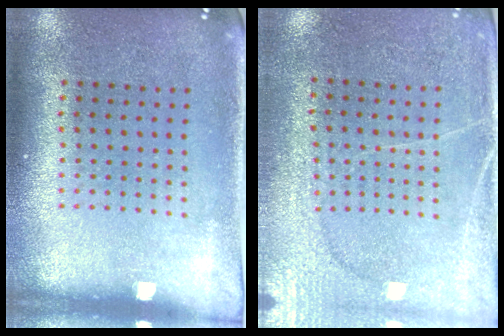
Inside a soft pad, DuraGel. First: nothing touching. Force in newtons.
{"total": 2.9, "press": 2.7, "slide": 1.1}